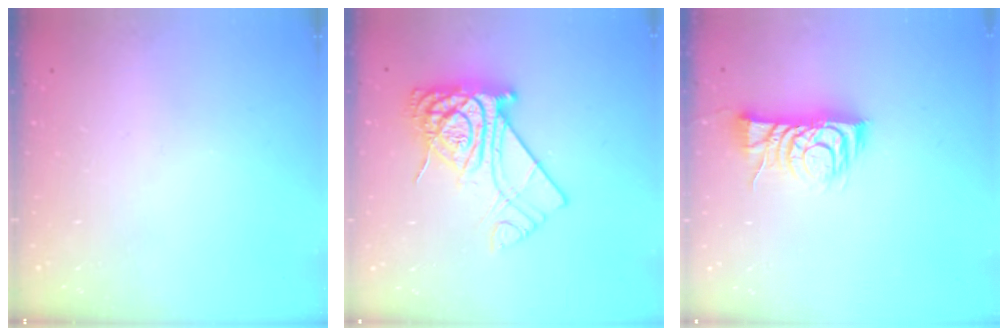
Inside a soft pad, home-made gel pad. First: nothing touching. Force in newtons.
{"total": 14.7, "press": 14.7, "slide": 1.5}
{"total": 9.2, "press": 9.2, "slide": 0.3}